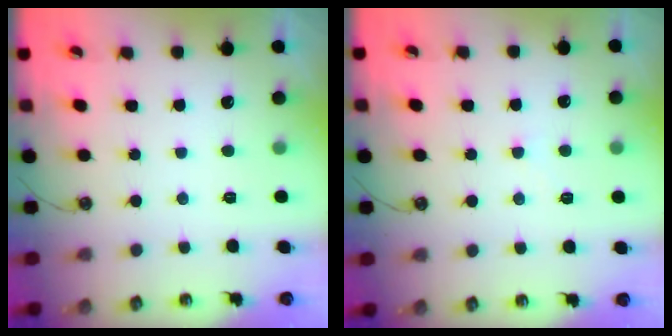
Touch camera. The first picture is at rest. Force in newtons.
{"total": 0.6, "press": 0.1, "slide": 0.5}